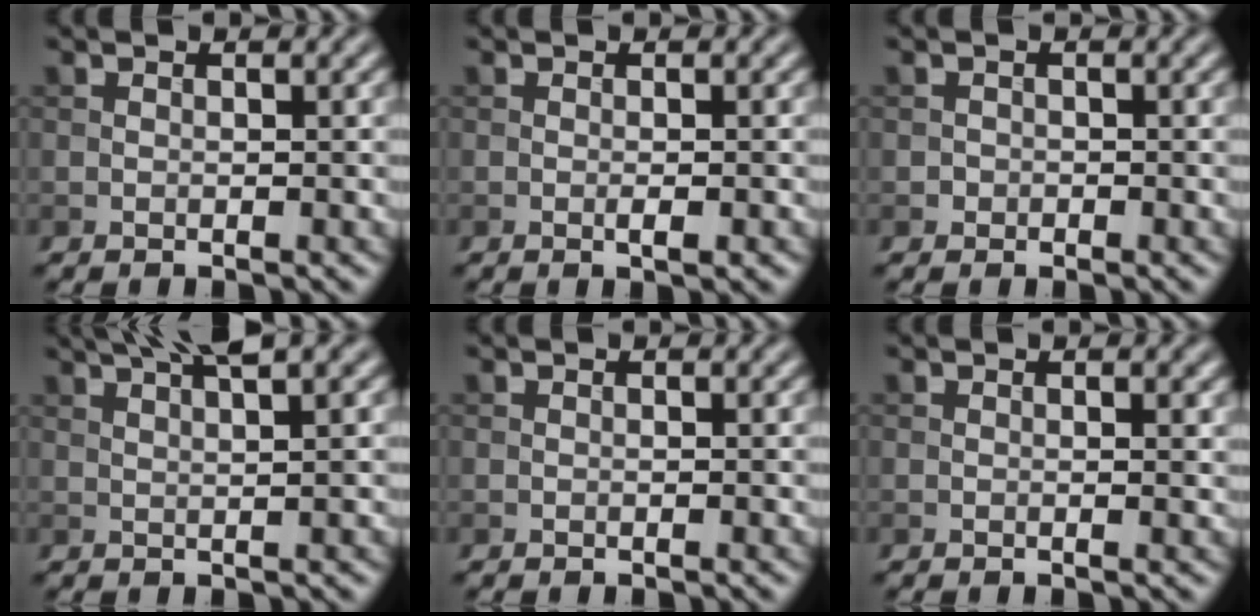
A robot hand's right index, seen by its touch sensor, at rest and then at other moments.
{"total": 1.2, "force": [-0.4, 0.2, 1.1], "torque": [-0.019, -0.003, -0.005]}
{"total": 0.7, "force": [-0.2, 0.7, 0.0], "torque": [0.004, -0.003, -0.004]}
{"total": 4.6, "force": [2.9, 0.7, 3.5], "torque": [-0.045, 0.010, 0.038]}
{"total": 0.0}
{"total": 0.6, "force": [0.1, 0.1, 0.6], "torque": [-0.009, -0.003, 0.001]}